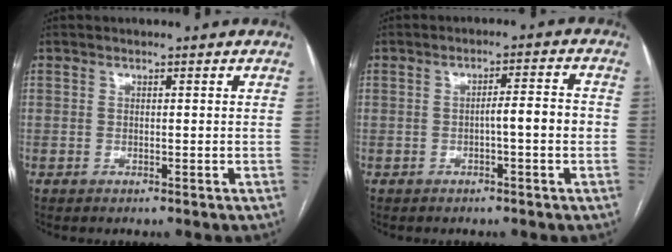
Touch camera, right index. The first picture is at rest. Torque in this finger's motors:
{"motor_torque": [0.32, 0.15, 0.30, 0.06]}